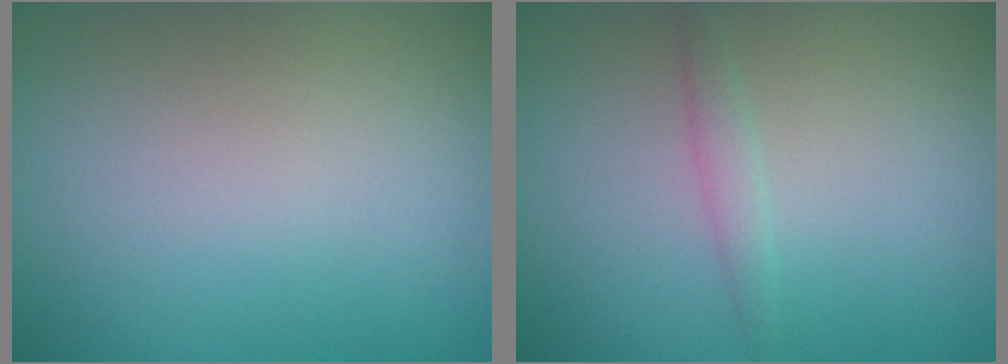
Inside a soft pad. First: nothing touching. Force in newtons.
{"total": 1.1, "press": 1.1, "slide": 0.0}